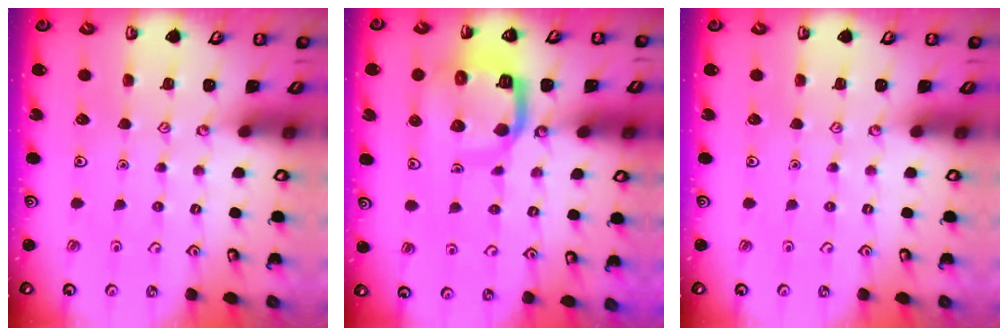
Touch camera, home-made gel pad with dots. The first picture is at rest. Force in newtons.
{"total": 10.7, "press": 10.6, "slide": 1.4}
{"total": 0.0}